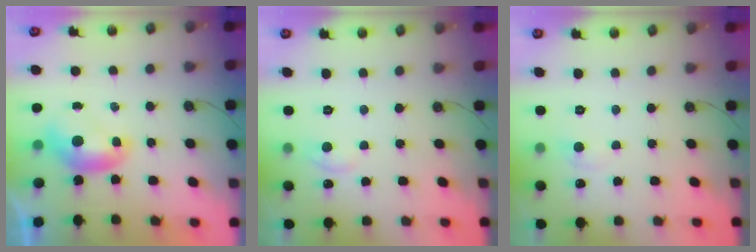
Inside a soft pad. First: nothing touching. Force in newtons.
{"total": 1.1, "press": 0.8, "slide": 0.7}
{"total": 0.6, "press": 0.2, "slide": 0.6}